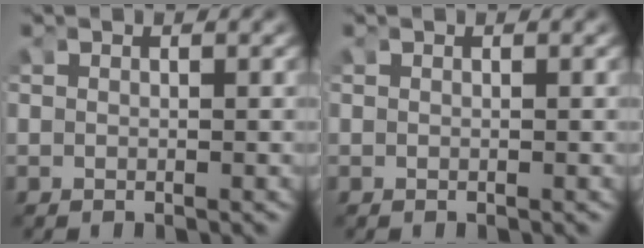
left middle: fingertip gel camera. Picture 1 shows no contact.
{"total": 0.0}